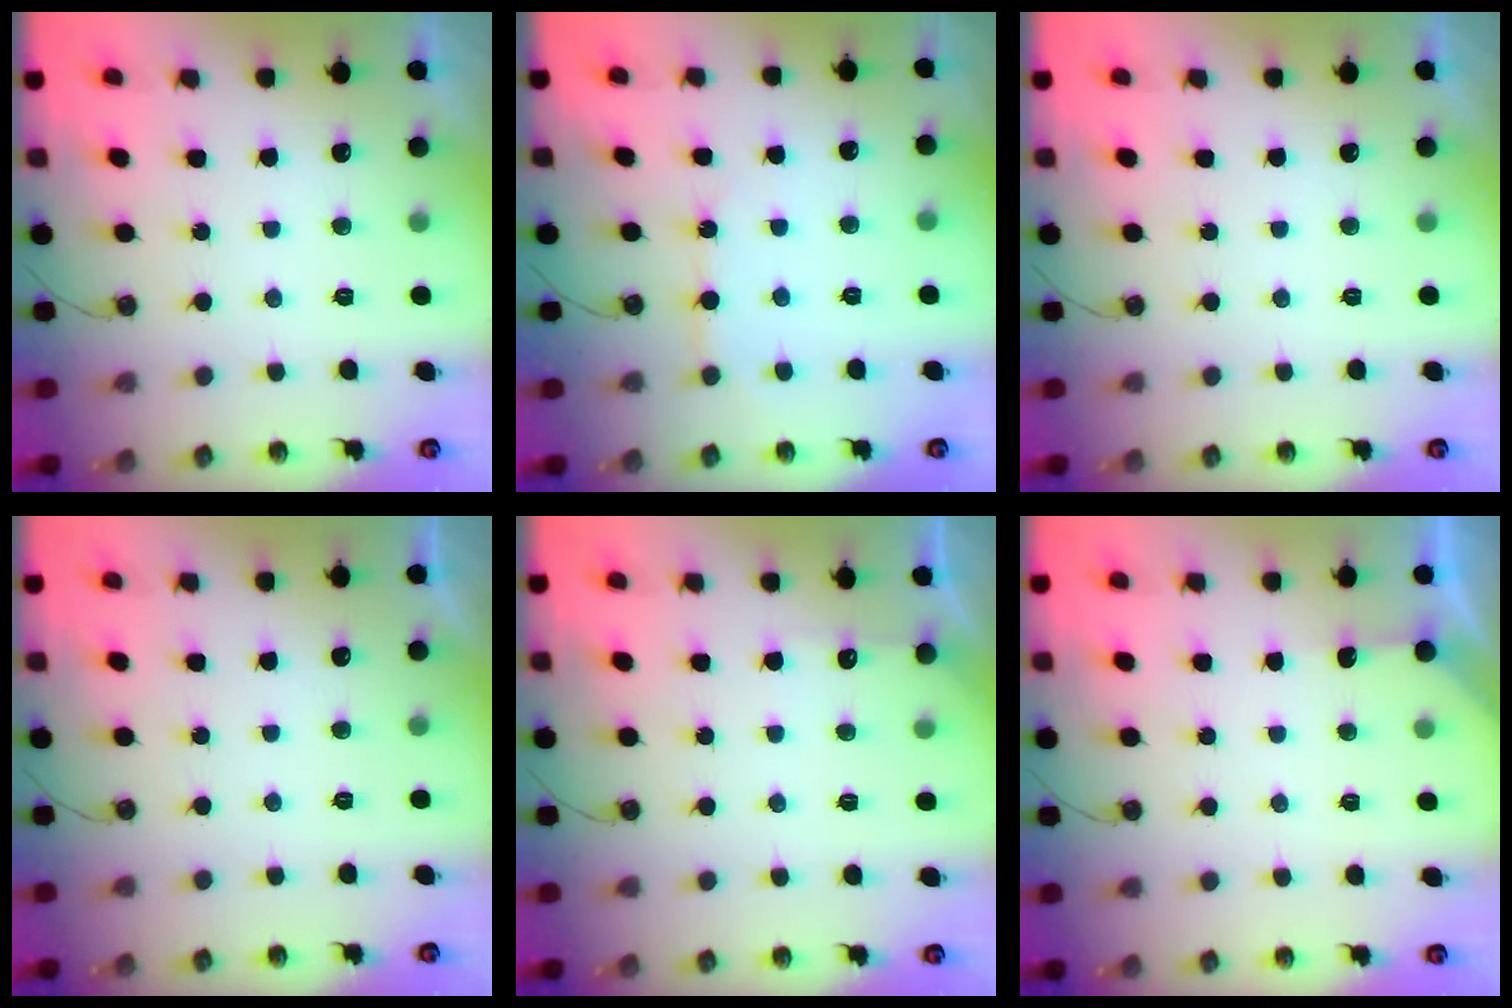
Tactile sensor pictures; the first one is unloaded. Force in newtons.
{"total": 5.8, "press": 5.8, "slide": 0.7}
{"total": 0.0}
{"total": 0.0}
{"total": 5.4, "press": 5.4, "slide": 0.6}
{"total": 3.3, "press": 3.3, "slide": 0.4}